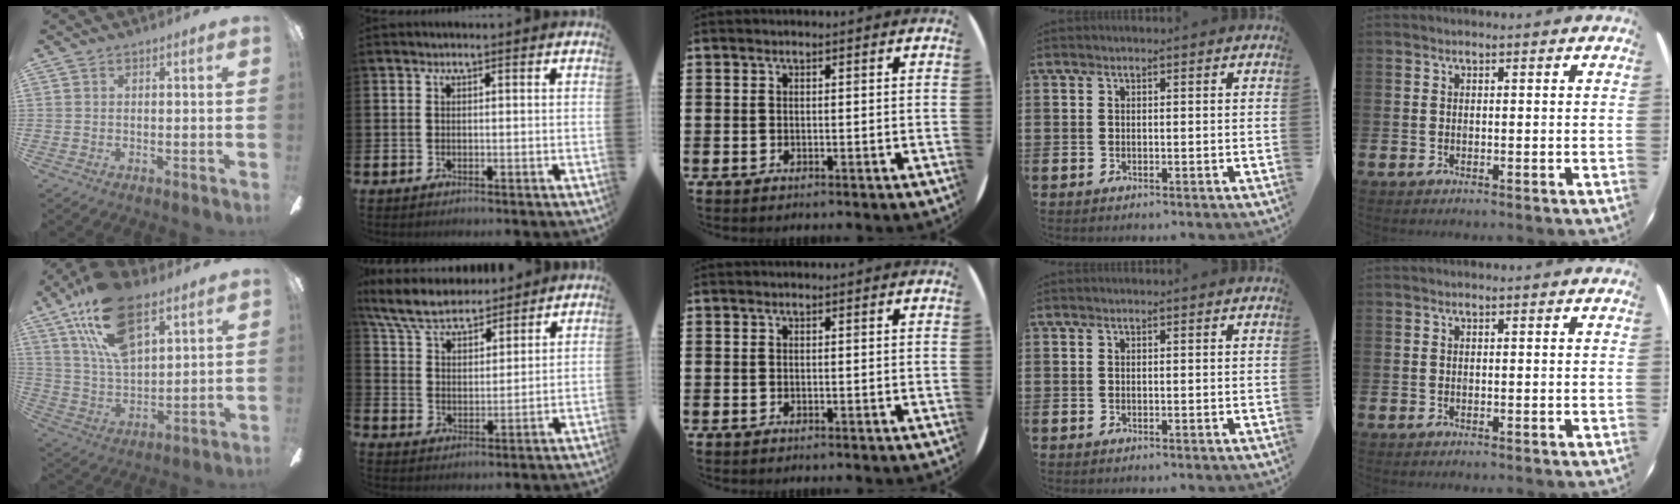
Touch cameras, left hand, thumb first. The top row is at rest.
{"thumb": {"total": 19.2, "force": [11.5, 9.4, 12.2], "torque": [-0.229, -0.039, 0.205]}, "index": {"total": 7.6, "force": [7.1, 2.0, 2.0], "torque": [-0.071, -0.028, 0.131]}}